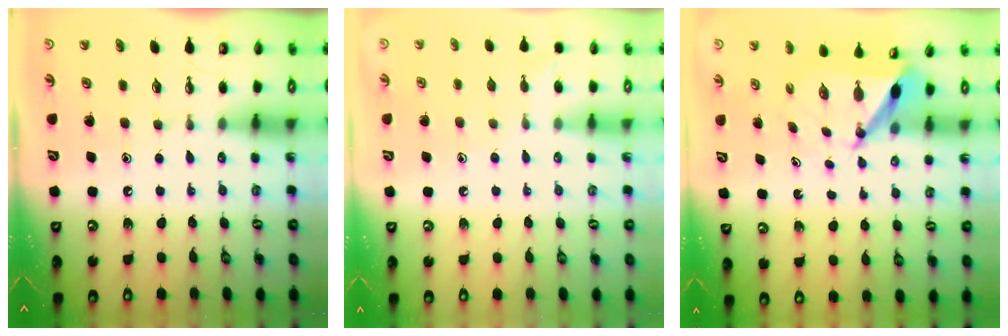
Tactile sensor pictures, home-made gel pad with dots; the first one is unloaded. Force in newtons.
{"total": 6.2, "press": 6.2, "slide": 0.7}
{"total": 6.5, "press": 6.5, "slide": 0.5}